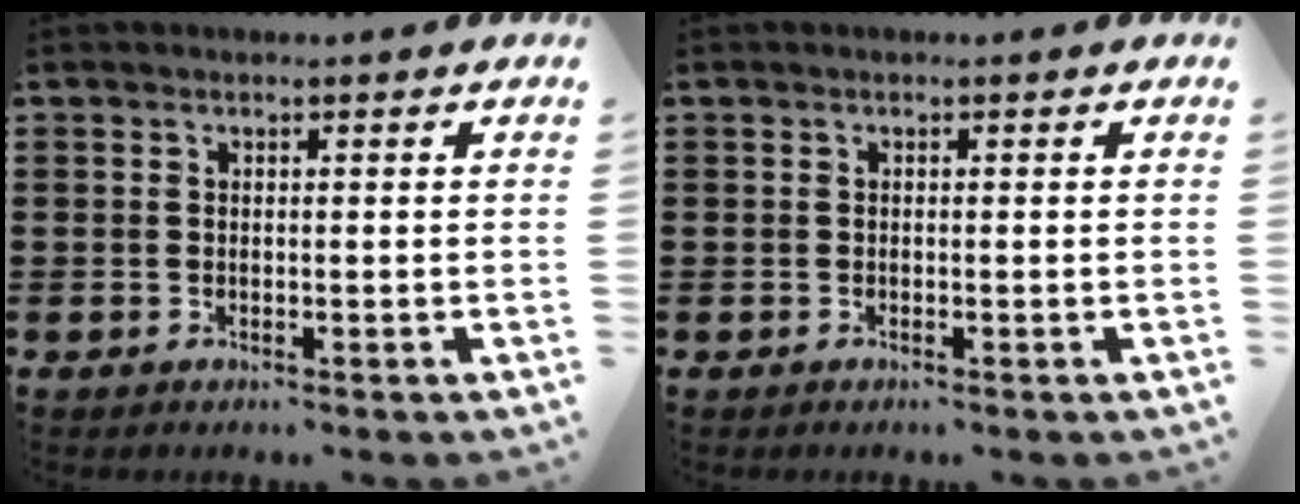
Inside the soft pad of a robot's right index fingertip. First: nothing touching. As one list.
[{"total": 0.0}]